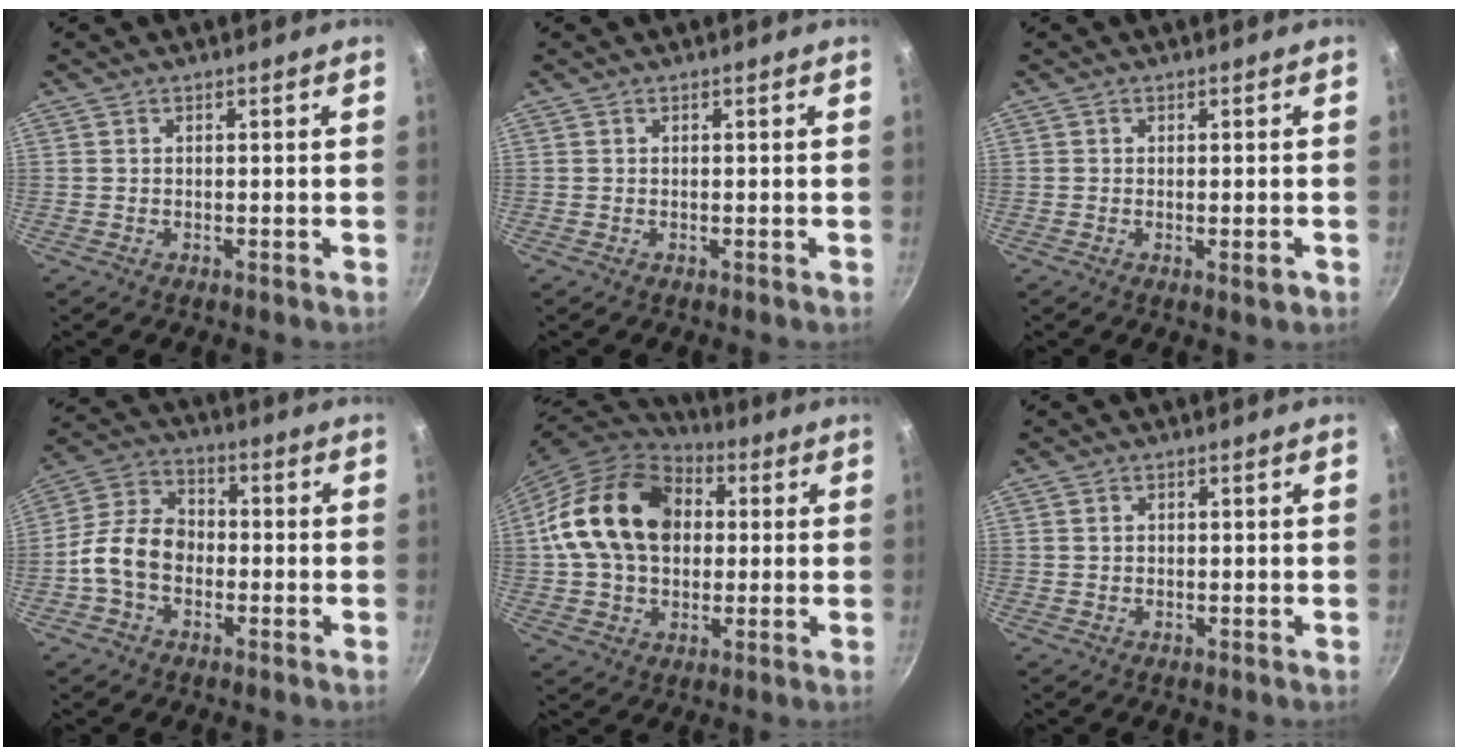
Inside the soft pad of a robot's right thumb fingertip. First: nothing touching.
{"total": 0.0}
{"total": 2.0, "force": [-0.6, 0.5, 1.9], "torque": [-0.029, -0.004, -0.011]}
{"total": 10.4, "force": [-2.4, 7.5, 6.7], "torque": [-0.102, 0.033, -0.062]}
{"total": 20.5, "force": [3.2, 15.1, 13.5], "torque": [-0.218, 0.027, 0.046]}
{"total": 0.8, "force": [0.2, 0.7, 0.3], "torque": [-0.004, 0.004, 0.003]}